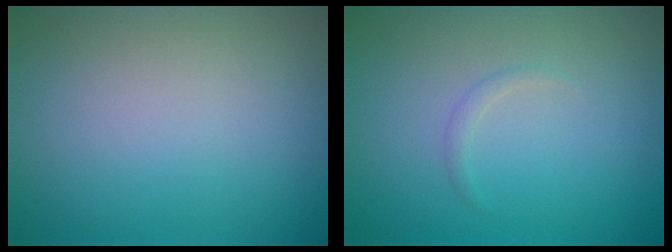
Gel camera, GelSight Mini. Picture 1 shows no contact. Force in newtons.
{"total": 0.6, "press": 0.6, "slide": 0.0}